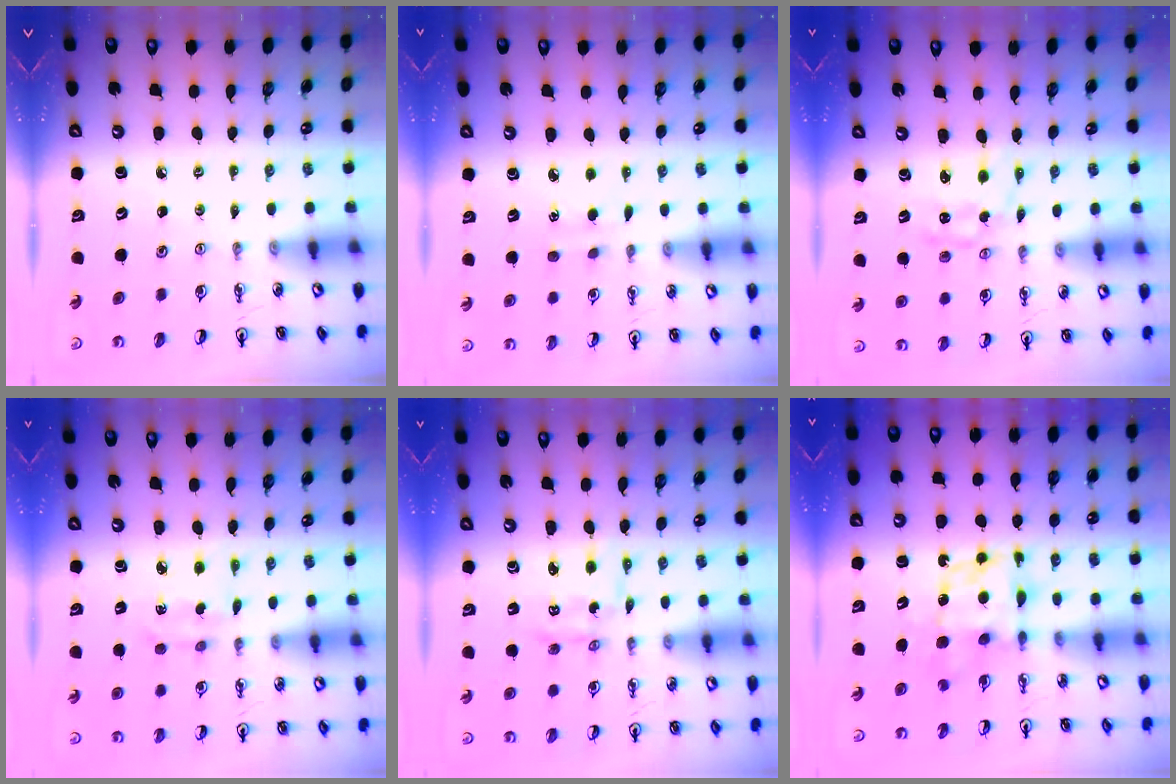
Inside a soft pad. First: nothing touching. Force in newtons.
{"total": 2.9, "press": 2.8, "slide": 0.5}
{"total": 1.7, "press": 1.7, "slide": 0.1}
{"total": 2.8, "press": 2.8, "slide": 0.4}
{"total": 2.7, "press": 2.7, "slide": 0.2}
{"total": 6.1, "press": 6.0, "slide": 0.6}